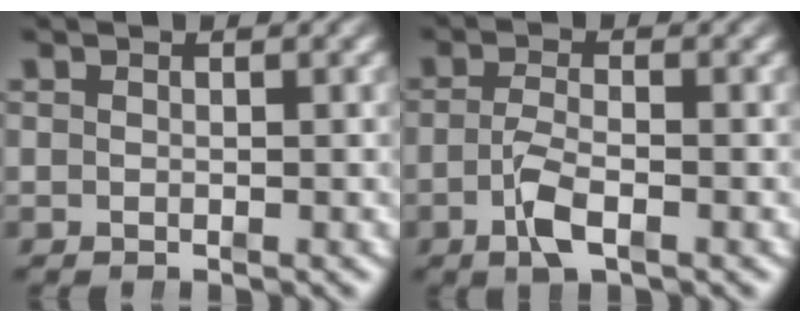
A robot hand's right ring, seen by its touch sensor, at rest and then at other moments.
{"total": 3.0, "force": [-1.7, 0.7, 2.4], "torque": [-0.046, -0.010, -0.027]}